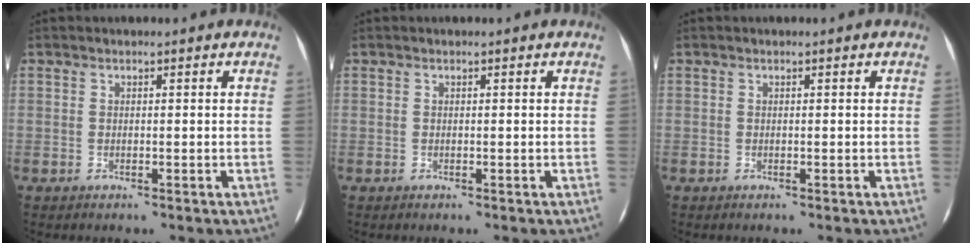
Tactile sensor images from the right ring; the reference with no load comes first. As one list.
[{"total": 0.0}, {"total": 0.0}]